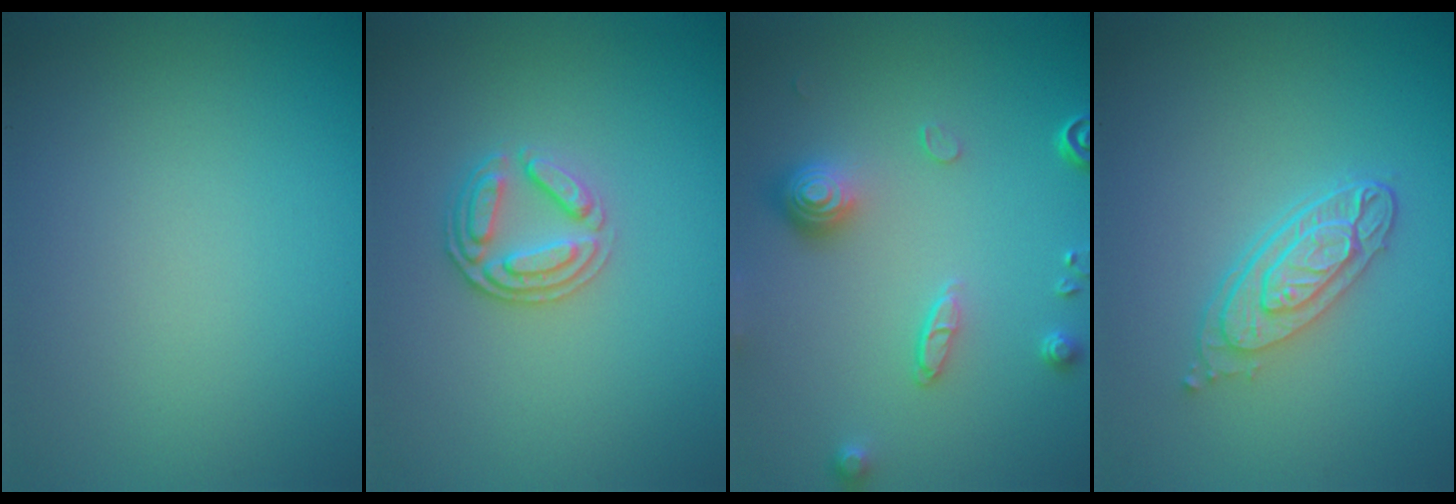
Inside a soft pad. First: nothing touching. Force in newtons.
{"total": 2.6, "press": 2.5, "slide": 0.8}
{"total": 4.2, "press": 3.2, "slide": 2.7}
{"total": 4.0, "press": 3.1, "slide": 2.6}